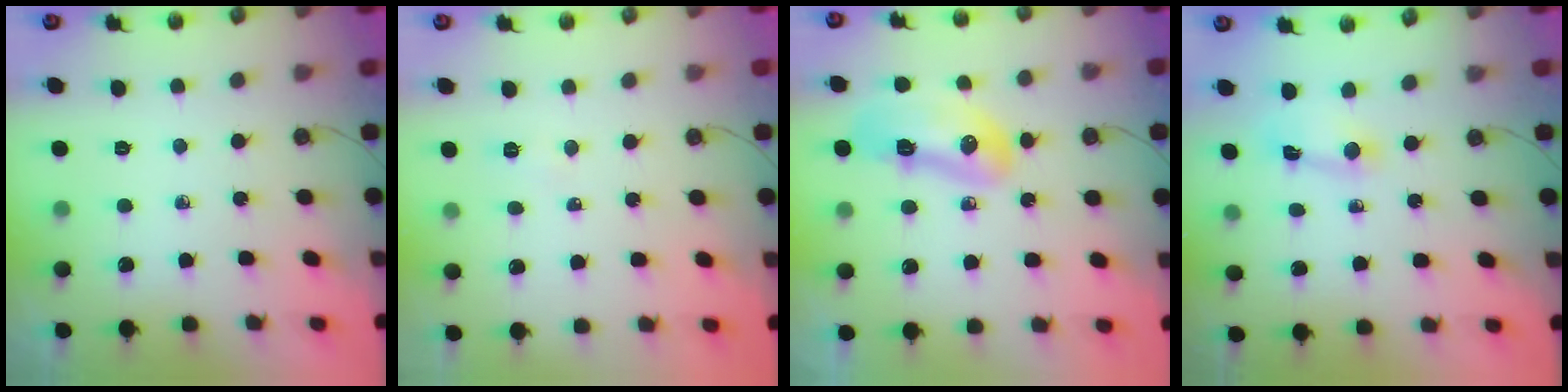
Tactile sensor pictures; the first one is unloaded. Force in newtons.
{"total": 4.1, "press": 4.0, "slide": 0.4}
{"total": 11.3, "press": 11.2, "slide": 1.1}
{"total": 2.4, "press": 2.4, "slide": 0.3}